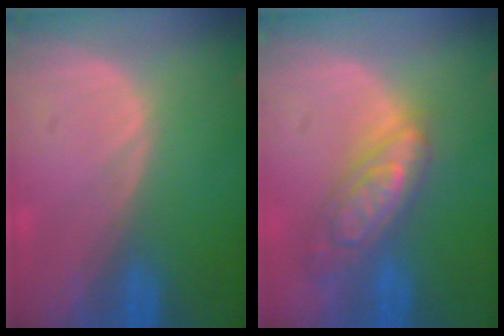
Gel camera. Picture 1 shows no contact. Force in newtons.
{"total": 7.3, "press": 7.3, "slide": 0.5}